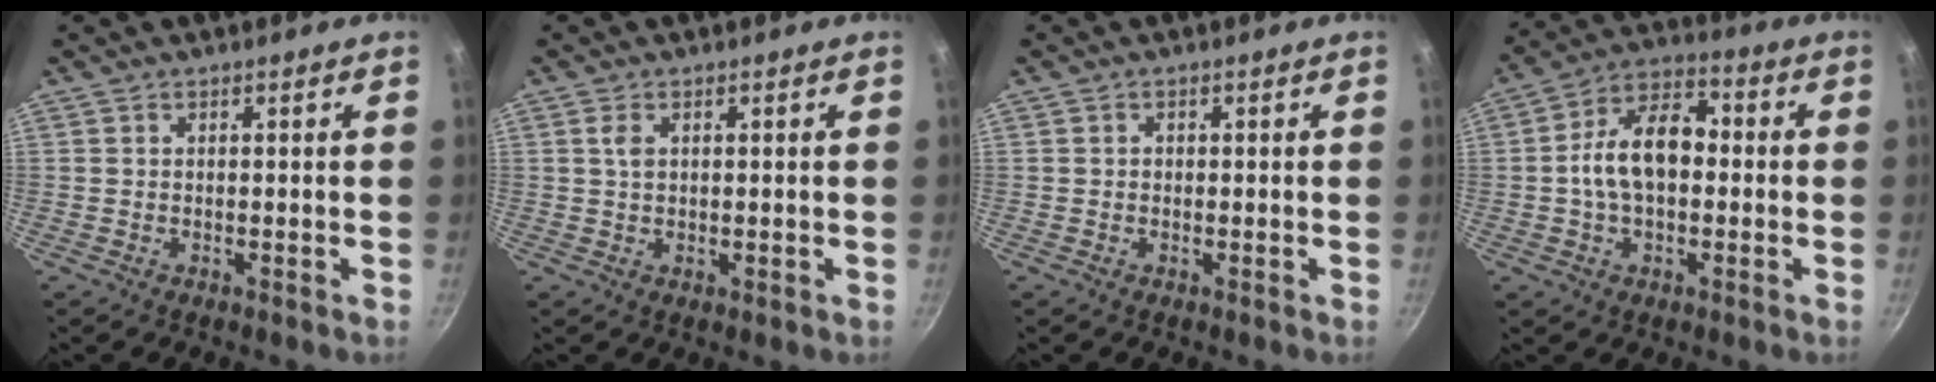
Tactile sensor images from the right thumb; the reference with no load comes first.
{"total": 2.3, "force": [0.7, 1.4, 1.7], "torque": [-0.032, 0.001, 0.014]}
{"total": 0.7, "force": [0.0, 0.7, 0.3], "torque": [-0.002, 0.004, 0.001]}
{"total": 12.9, "force": [-0.2, 8.1, 10.0], "torque": [-0.144, 0.040, -0.020]}